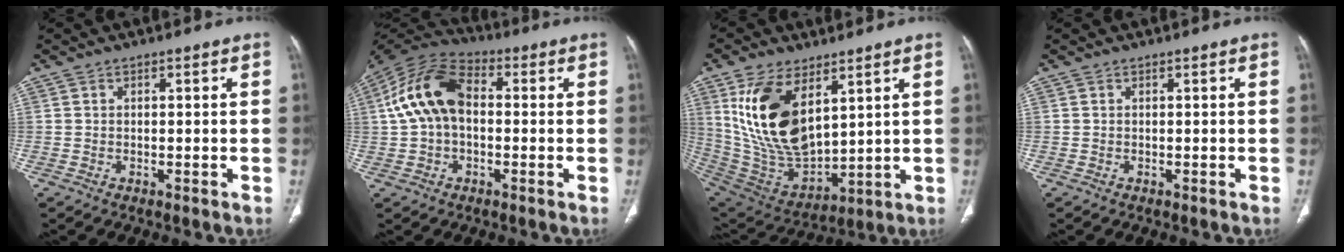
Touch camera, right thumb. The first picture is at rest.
{"total": 13.9, "force": [1.0, 9.0, 10.5], "torque": [-0.200, 0.037, 0.006]}
{"total": 19.6, "force": [7.4, 10.4, 15.0], "torque": [-0.267, -0.033, 0.160]}
{"total": 0.0}